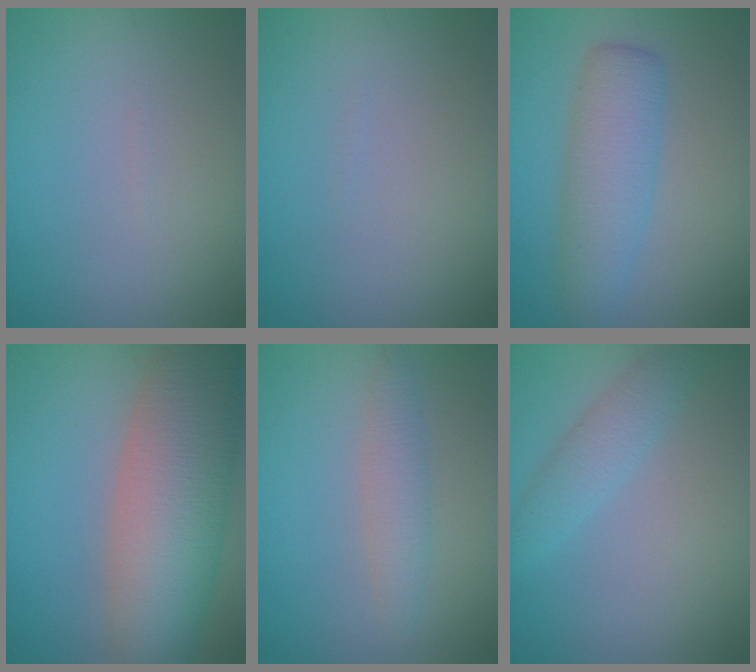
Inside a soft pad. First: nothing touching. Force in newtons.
{"total": 0.0}
{"total": 4.9, "press": 4.9, "slide": 0.1}
{"total": 10.7, "press": 10.7, "slide": 0.7}
{"total": 2.2, "press": 2.2, "slide": 0.0}
{"total": 2.5, "press": 2.5, "slide": 0.2}